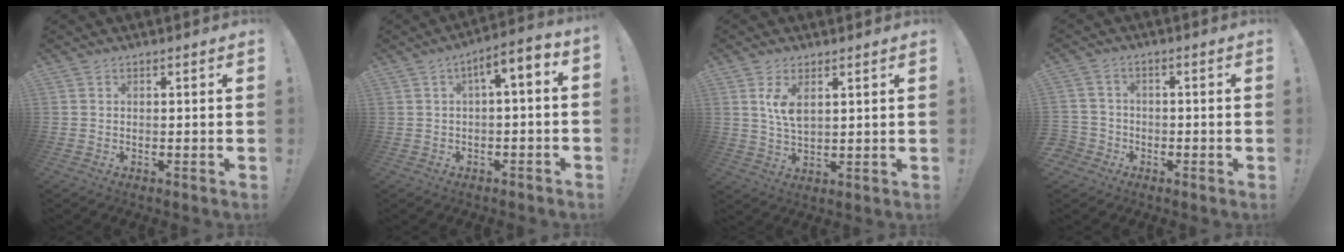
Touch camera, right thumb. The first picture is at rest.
{"total": 5.2, "force": [-0.4, 1.2, 5.0], "torque": [-0.081, -0.002, -0.009]}
{"total": 5.8, "force": [2.5, 2.5, 4.6], "torque": [-0.085, -0.015, 0.040]}
{"total": 4.3, "force": [-1.6, 3.8, 1.1], "torque": [-0.026, 0.013, -0.029]}